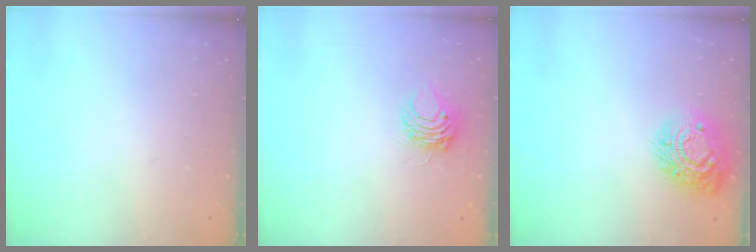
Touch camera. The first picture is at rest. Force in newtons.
{"total": 6.1, "press": 6.1, "slide": 0.5}
{"total": 15.0, "press": 15.0, "slide": 1.1}